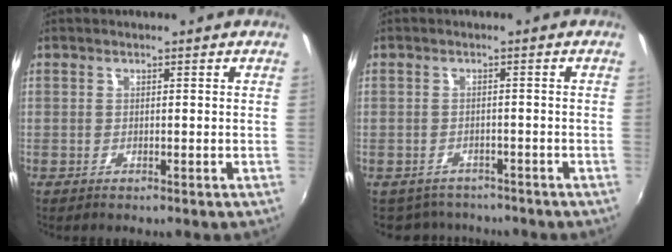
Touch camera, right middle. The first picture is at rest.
{"total": 6.3, "force": [-5.7, 2.5, 0.8], "torque": [-0.029, -0.001, -0.086]}